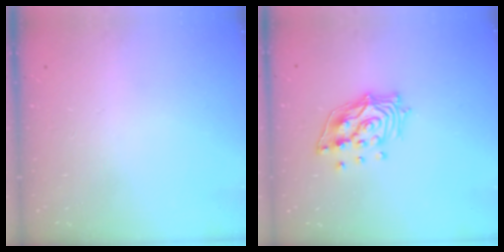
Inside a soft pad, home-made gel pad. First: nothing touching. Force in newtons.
{"total": 13.9, "press": 13.8, "slide": 1.8}